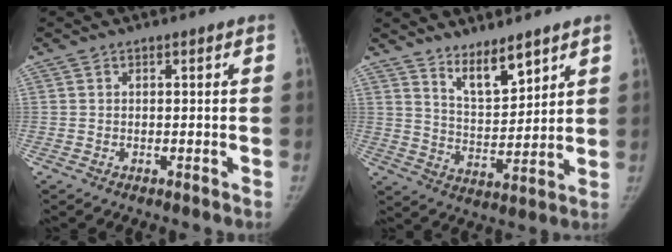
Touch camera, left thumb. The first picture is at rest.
{"total": 5.4, "force": [4.0, 1.8, 3.0], "torque": [-0.035, -0.038, 0.072]}